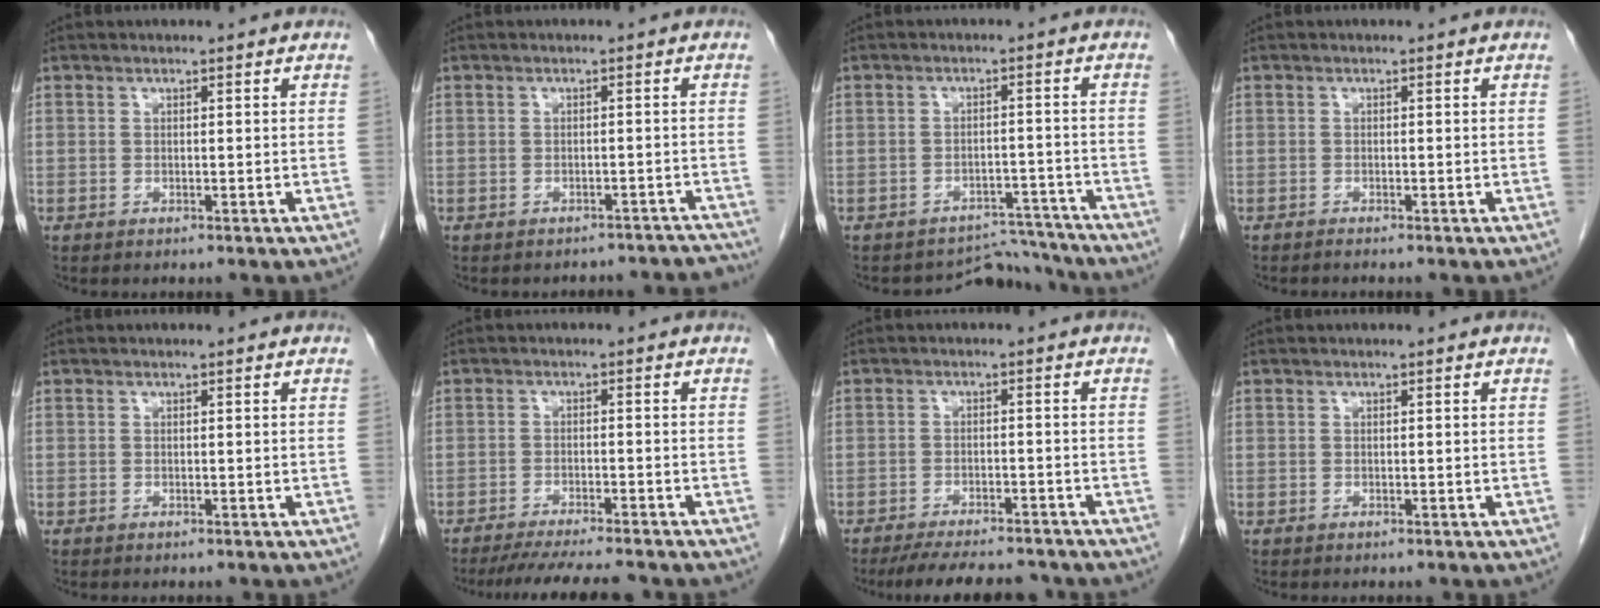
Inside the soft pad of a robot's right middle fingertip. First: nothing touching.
{"total": 7.5, "force": [-7.0, 2.7, 0.2], "torque": [0.000, 0.014, -0.064]}
{"total": 5.3, "force": [-4.9, 1.0, -1.6], "torque": [0.025, 0.027, -0.064]}
{"total": 0.6, "force": [-0.5, -0.1, 0.2], "torque": [-0.006, -0.001, -0.010]}
{"total": 0.0}
{"total": 9.9, "force": [-8.7, 0.2, 4.6], "torque": [-0.065, -0.022, -0.130]}
{"total": 11.0, "force": [-9.9, 2.0, 4.1], "torque": [-0.067, -0.006, -0.135]}
{"total": 0.0}